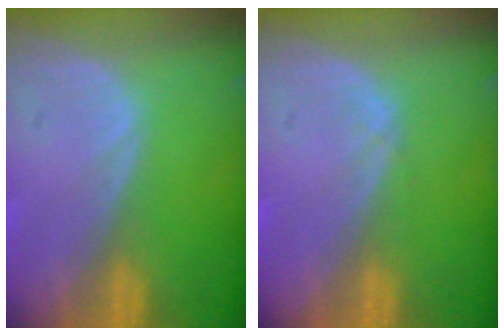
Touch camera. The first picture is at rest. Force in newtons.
{"total": 0.7, "press": 0.6, "slide": 0.2}